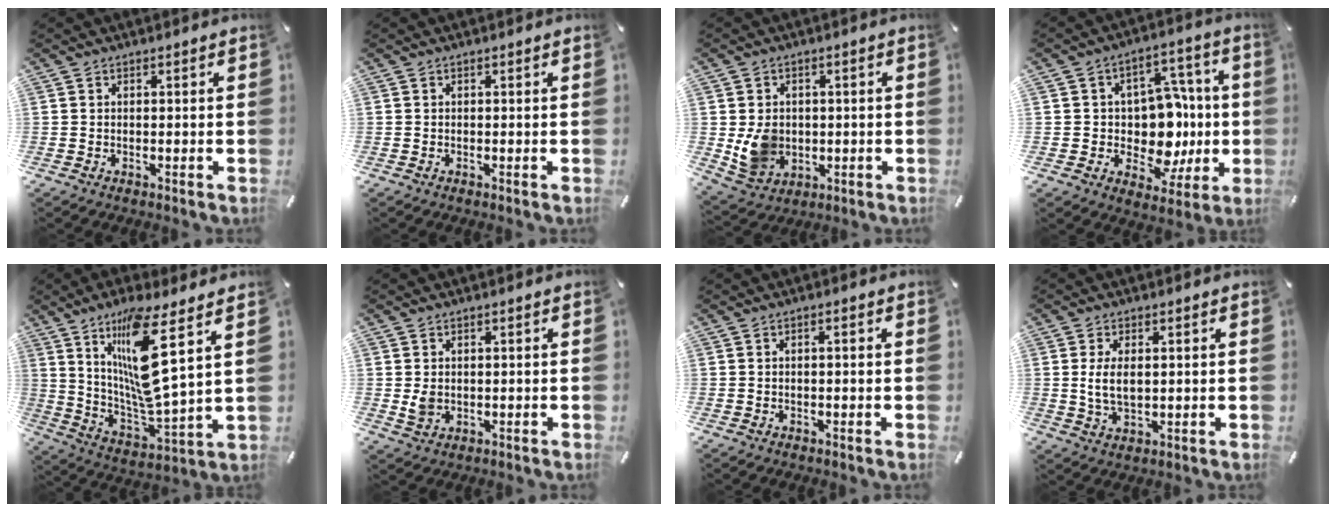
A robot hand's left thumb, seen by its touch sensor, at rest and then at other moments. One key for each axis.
{"total": 0.0}
{"total": 7.9, "fx": -0.3, "fy": 7.2, "fz": 3.2, "tx": -0.069, "ty": 0.004, "tz": -0.003}
{"total": 13.9, "fx": -0.3, "fy": 11.5, "fz": 7.9, "tx": -0.102, "ty": -0.011, "tz": 0.008}
{"total": 17.2, "fx": 8.1, "fy": 2.6, "fz": 15.0, "tx": -0.313, "ty": -0.046, "tz": 0.115}
{"total": 2.7, "fx": 0.2, "fy": 2.4, "fz": 1.3, "tx": -0.024, "ty": -0.001, "tz": 0.000}
{"total": 1.1, "fx": -0.2, "fy": 0.3, "fz": 1.1, "tx": -0.019, "ty": 0.000, "tz": -0.003}
{"total": 5.9, "fx": 0.8, "fy": 3.0, "fz": 5.0, "tx": -0.106, "ty": -0.001, "tz": 0.009}